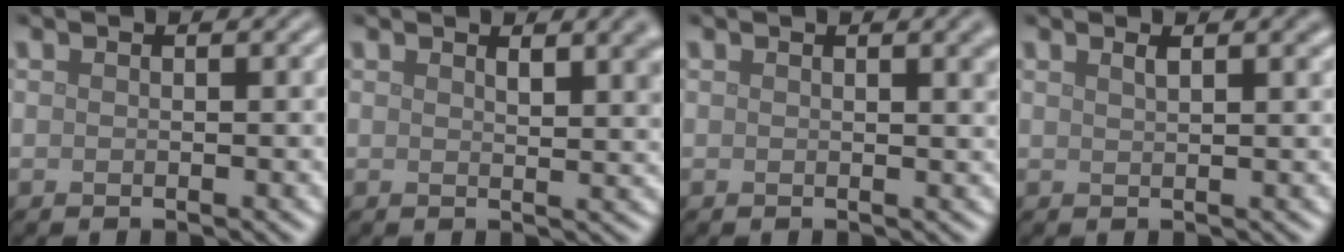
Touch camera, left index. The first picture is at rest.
{"total": 3.4, "force": [1.9, 1.2, 2.6], "torque": [-0.023, 0.003, 0.026]}
{"total": 2.2, "force": [1.0, 0.8, 1.8], "torque": [-0.009, 0.007, 0.010]}
{"total": 2.1, "force": [1.3, 0.8, 1.5], "torque": [-0.008, 0.009, 0.014]}